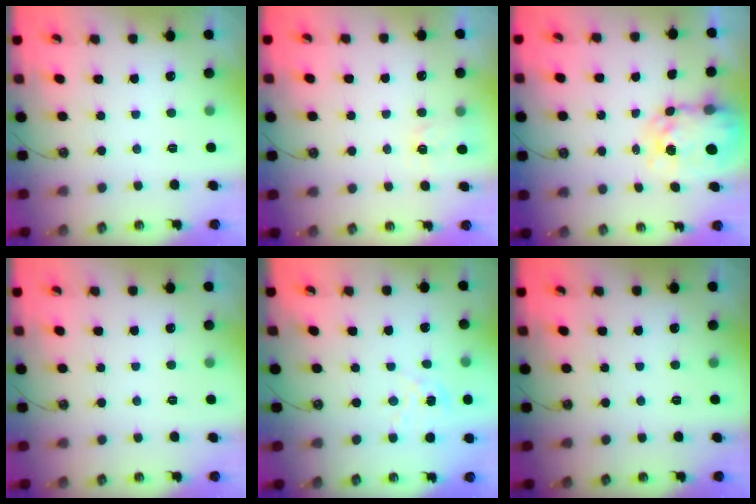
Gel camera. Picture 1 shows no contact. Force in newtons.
{"total": 3.5, "press": 3.5, "slide": 0.5}
{"total": 8.1, "press": 8.0, "slide": 0.8}
{"total": 0.0}
{"total": 2.5, "press": 2.5, "slide": 0.3}
{"total": 0.0}